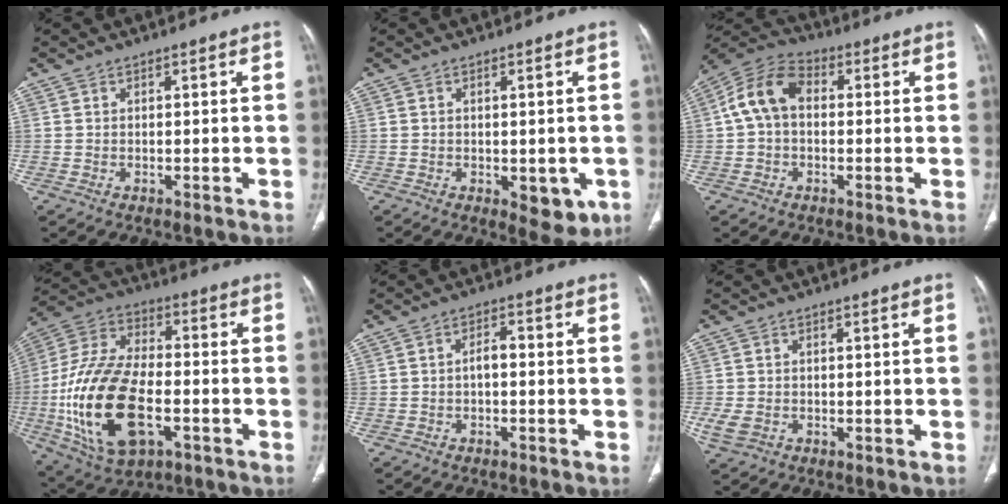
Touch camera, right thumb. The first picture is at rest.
{"total": 6.6, "force": [-1.9, 3.4, 5.3], "torque": [-0.045, -0.006, -0.014]}
{"total": 9.8, "force": [0.7, 6.8, 7.0], "torque": [-0.129, 0.031, 0.002]}
{"total": 23.4, "force": [-5.6, 12.6, 18.9], "torque": [-0.381, 0.015, -0.090]}
{"total": 2.5, "force": [-0.4, 1.2, 2.1], "torque": [-0.033, 0.011, -0.010]}
{"total": 3.5, "force": [-0.7, 2.7, 2.1], "torque": [-0.053, 0.001, -0.007]}